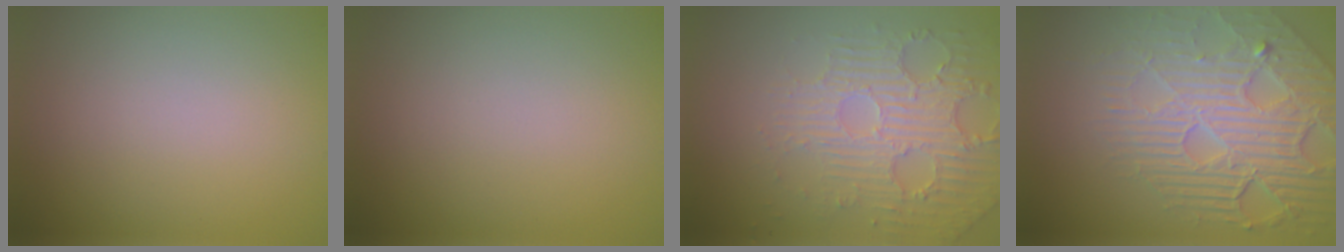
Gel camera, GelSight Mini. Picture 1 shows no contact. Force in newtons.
{"total": 0.0}
{"total": 6.1, "press": 3.8, "slide": 4.8}
{"total": 8.2, "press": 5.7, "slide": 5.9}